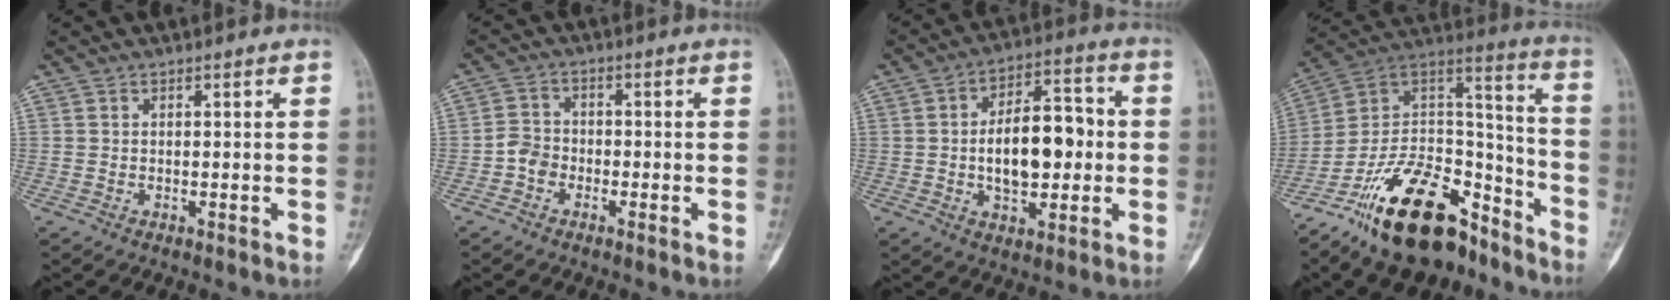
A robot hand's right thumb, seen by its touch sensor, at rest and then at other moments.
{"total": 3.4, "force": [-1.7, 2.6, 1.5], "torque": [-0.016, 0.015, -0.040]}
{"total": 14.2, "force": [-0.4, 7.8, 11.9], "torque": [-0.163, 0.027, -0.005]}
{"total": 26.1, "force": [-17.5, 12.1, 15.1], "torque": [-0.245, 0.099, -0.302]}